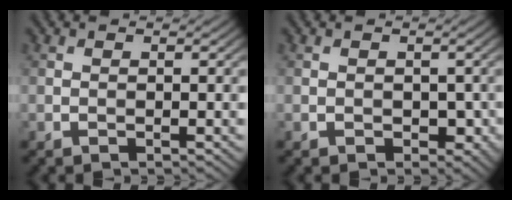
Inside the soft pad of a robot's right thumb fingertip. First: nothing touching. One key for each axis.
{"total": 1.8, "fx": -0.3, "fy": 1.4, "fz": 1.0, "tx": -0.022, "ty": -0.011, "tz": -0.002}